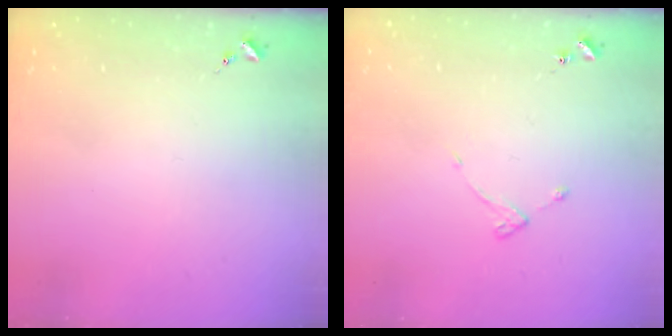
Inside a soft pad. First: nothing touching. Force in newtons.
{"total": 3.7, "press": 3.6, "slide": 0.5}